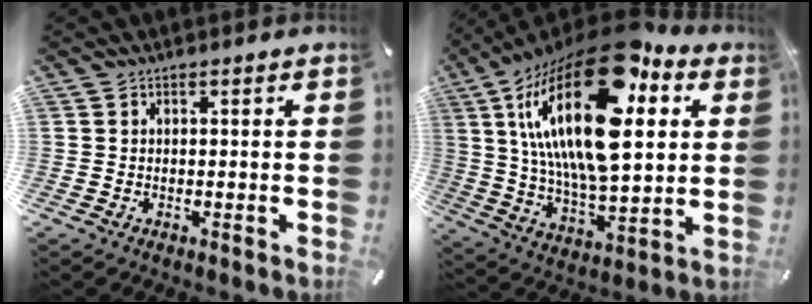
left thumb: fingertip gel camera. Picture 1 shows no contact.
{"total": 31.3, "force": [11.6, 14.8, 25.0], "torque": [-0.487, -0.063, 0.192]}